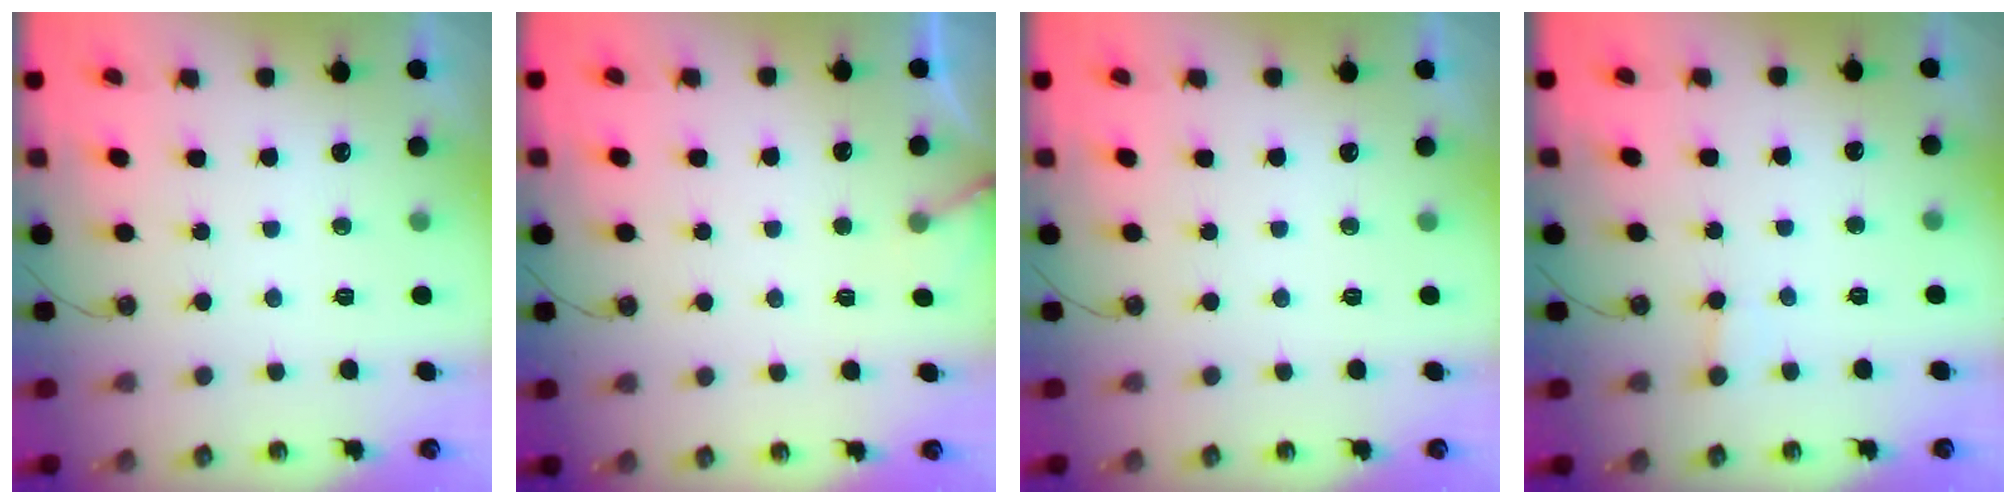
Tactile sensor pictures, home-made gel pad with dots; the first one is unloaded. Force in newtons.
{"total": 3.4, "press": 3.4, "slide": 0.2}
{"total": 0.0}
{"total": 1.9, "press": 1.9, "slide": 0.3}